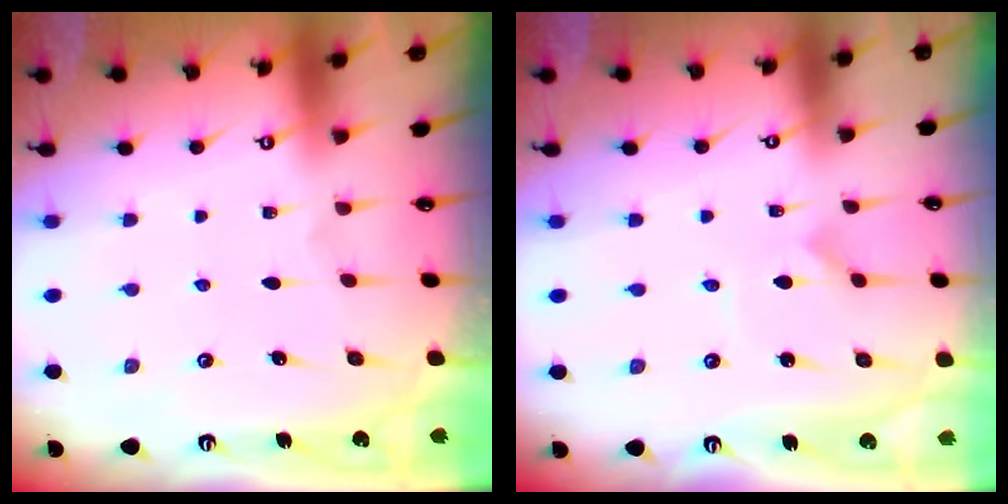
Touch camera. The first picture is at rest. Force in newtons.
{"total": 0.0}